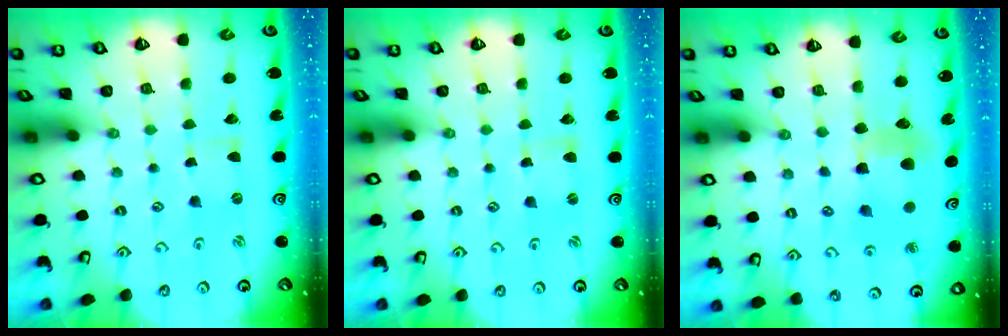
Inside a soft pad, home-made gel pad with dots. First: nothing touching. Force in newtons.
{"total": 0.0}
{"total": 7.9, "press": 7.9, "slide": 0.5}